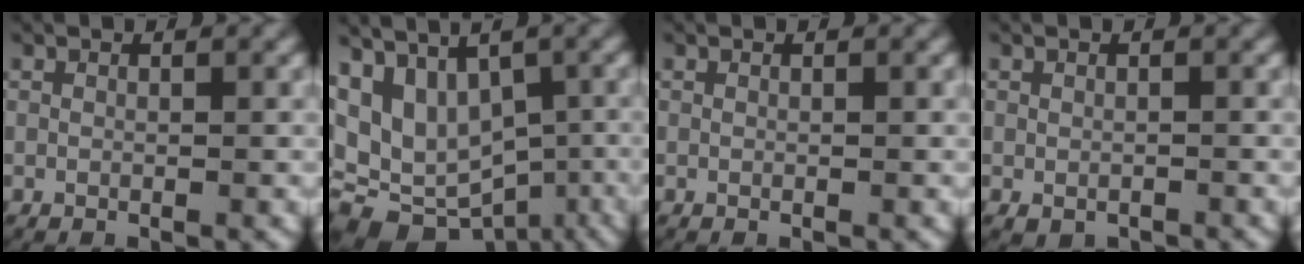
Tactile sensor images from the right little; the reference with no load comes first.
{"total": 14.0, "force": [-4.1, 11.4, 7.1], "torque": [-0.144, -0.051, -0.057]}
{"total": 0.0}
{"total": 1.2, "force": [-0.7, 0.8, 0.5], "torque": [-0.011, -0.008, -0.005]}